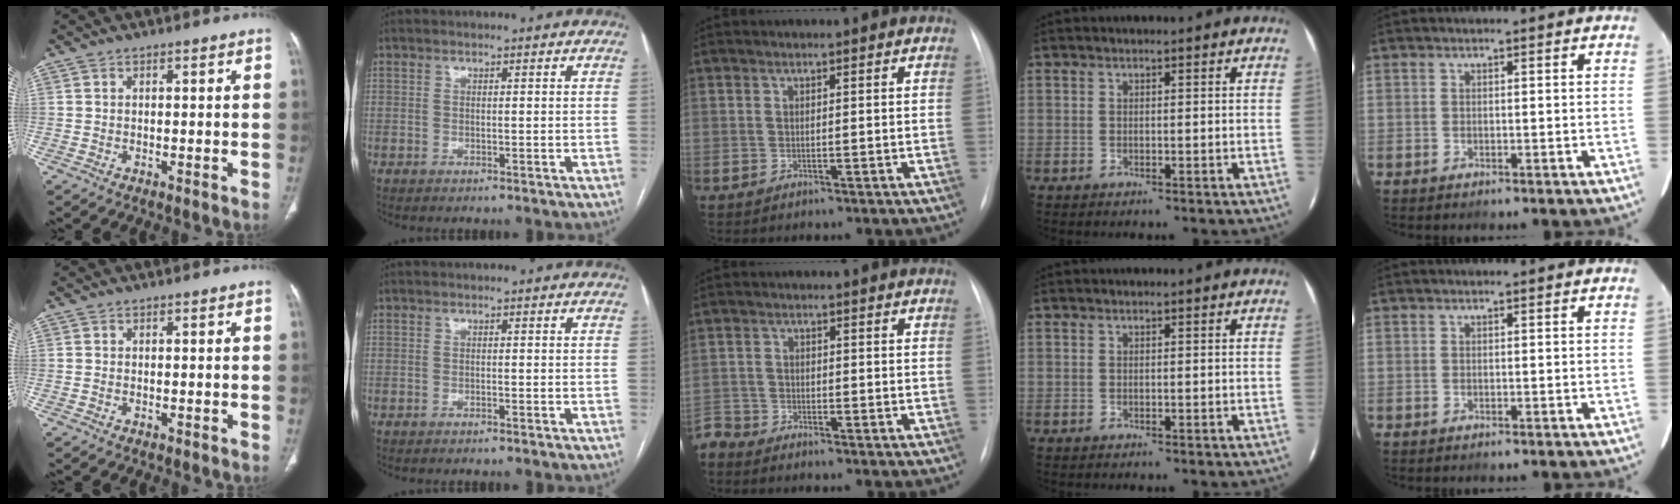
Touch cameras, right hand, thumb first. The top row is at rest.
{"middle": {"total": 3.0, "force": [-3.0, 0.1, -0.2], "torque": [0.009, -0.012, -0.057]}}